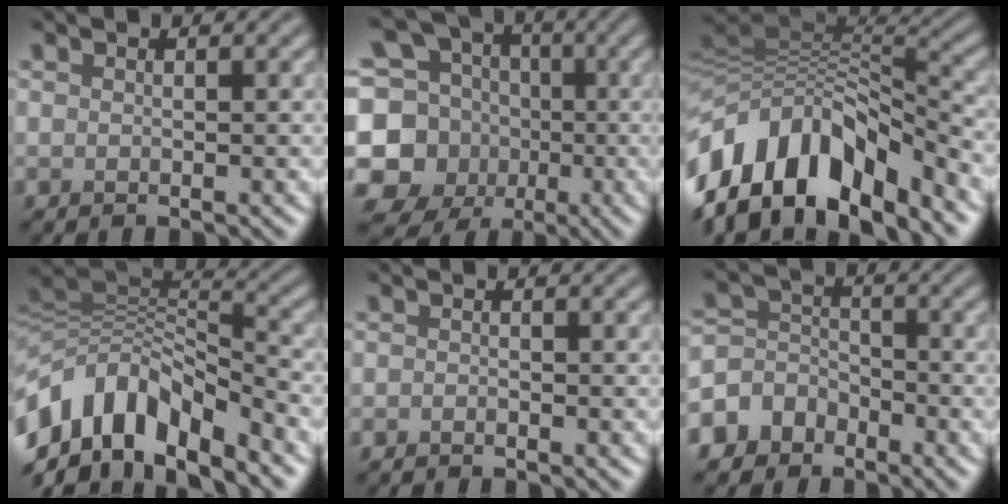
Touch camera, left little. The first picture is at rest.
{"total": 13.4, "force": [-1.3, 12.4, 5.1], "torque": [-0.137, -0.004, -0.041]}
{"total": 13.9, "force": [-6.5, 8.0, 9.3], "torque": [-0.188, 0.021, -0.123]}
{"total": 11.6, "force": [-5.7, 6.4, 7.8], "torque": [-0.149, 0.021, -0.123]}
{"total": 0.5, "force": [-0.5, 0.1, 0.1], "torque": [-0.001, 0.000, -0.011]}
{"total": 5.5, "force": [-3.8, 4.0, 0.5], "torque": [0.009, 0.006, -0.087]}